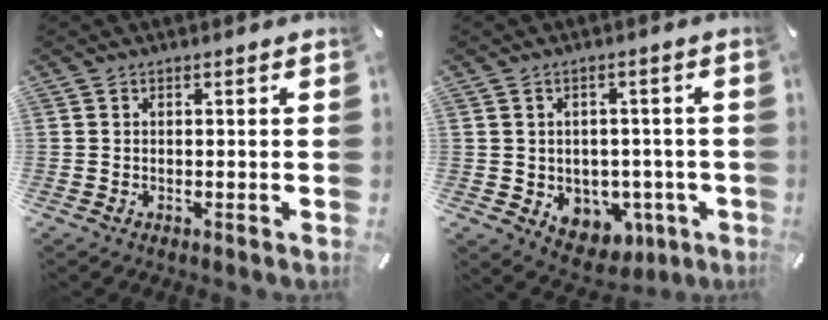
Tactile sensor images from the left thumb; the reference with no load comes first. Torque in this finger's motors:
{"motor_torque": [0.86, 0.98, 0.07, 0.05, 0.09]}